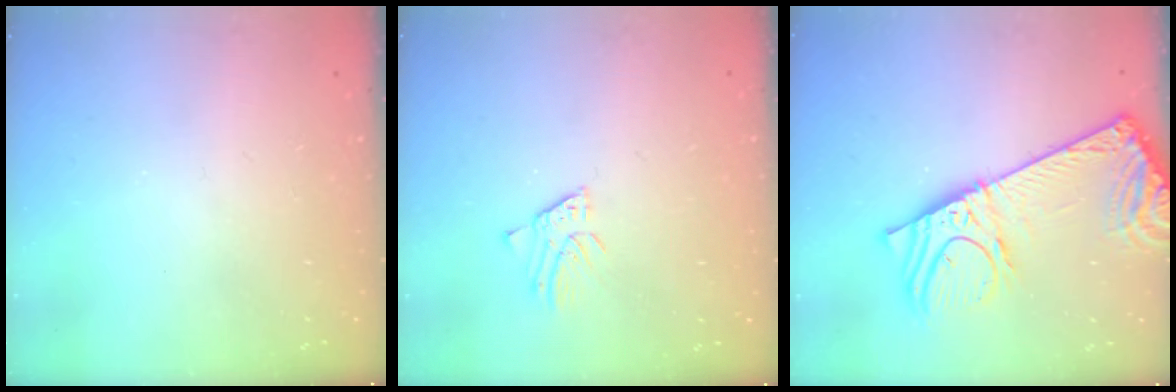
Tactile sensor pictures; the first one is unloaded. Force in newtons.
{"total": 1.6, "press": 1.6, "slide": 0.0}
{"total": 18.3, "press": 17.8, "slide": 4.2}